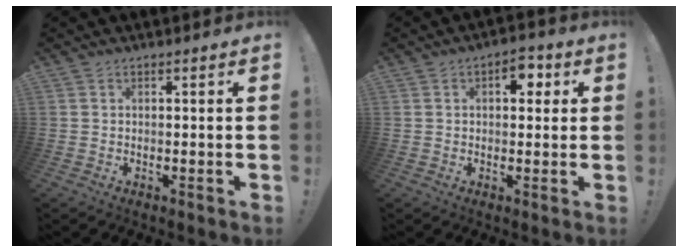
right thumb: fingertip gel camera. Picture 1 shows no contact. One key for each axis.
{"total": 5.5, "fx": 1.6, "fy": 3.5, "fz": 3.9, "tx": -0.033, "ty": -0.001, "tz": 0.021}